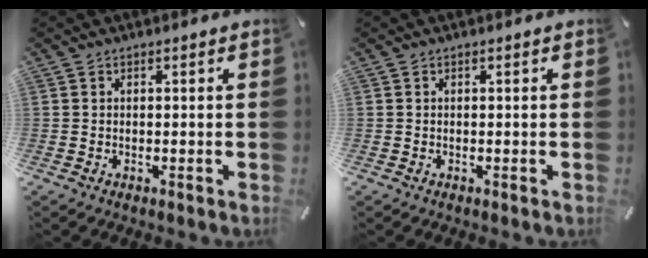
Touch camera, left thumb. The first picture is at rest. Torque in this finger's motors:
{"motor_torque": [0.00, 0.00, 0.00, 0.00, 0.00]}